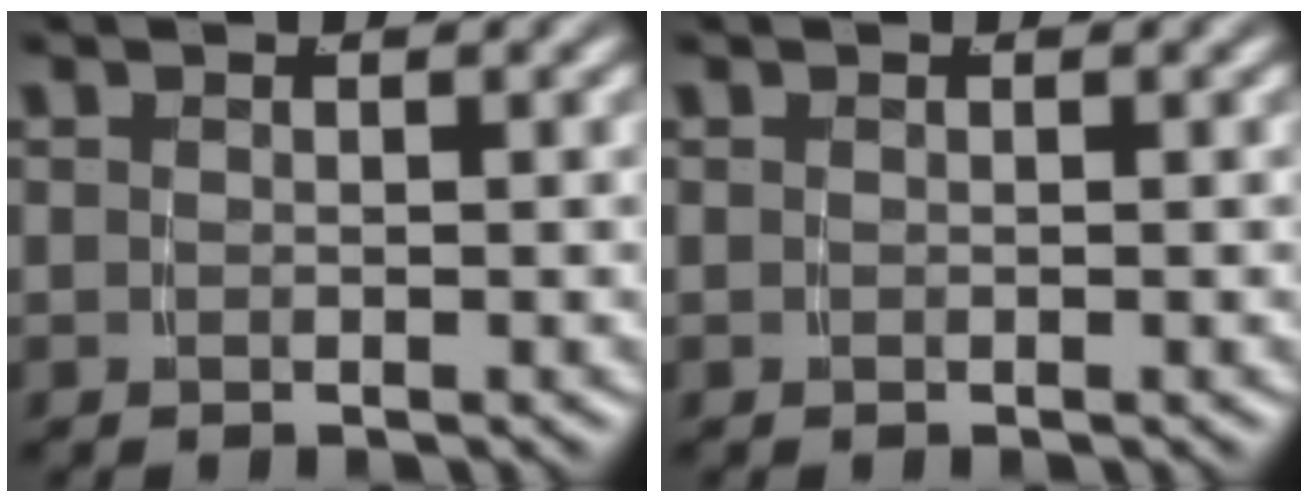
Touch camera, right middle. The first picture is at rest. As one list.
[{"total": 0.0}]